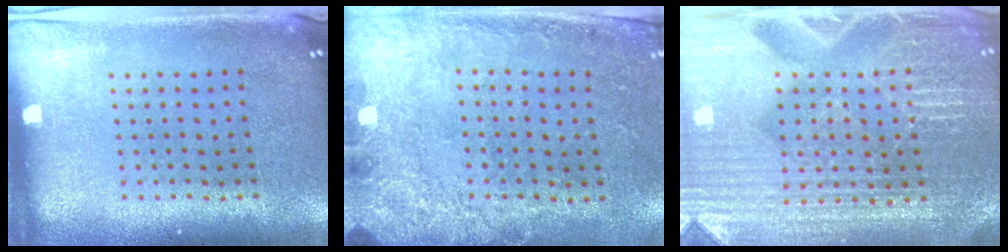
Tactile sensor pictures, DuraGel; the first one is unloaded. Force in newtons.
{"total": 2.7, "press": 2.0, "slide": 1.8}
{"total": 4.8, "press": 4.6, "slide": 1.4}